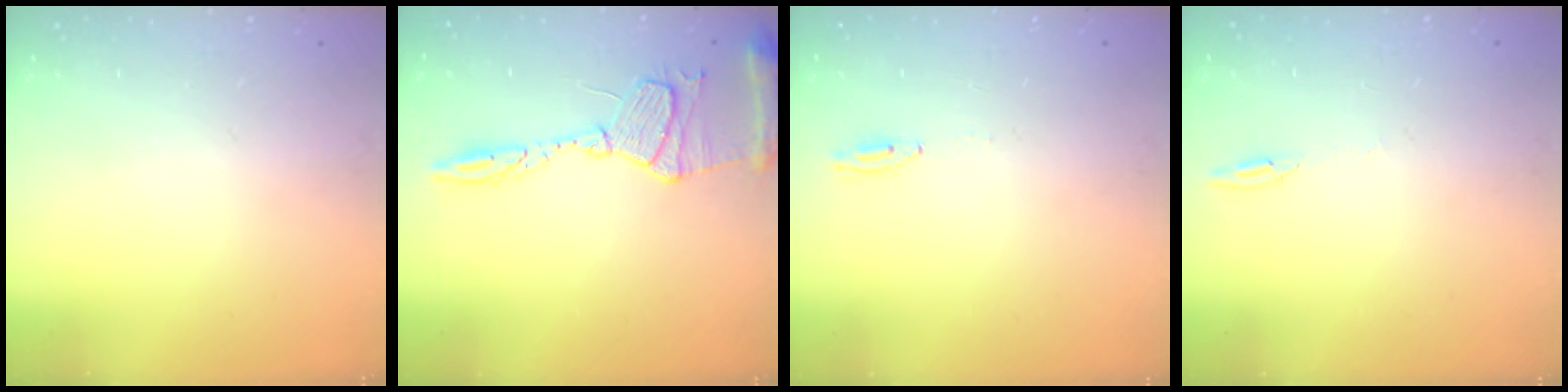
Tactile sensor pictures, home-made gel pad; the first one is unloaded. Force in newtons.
{"total": 13.4, "press": 13.4, "slide": 1.1}
{"total": 2.0, "press": 2.0, "slide": 0.2}
{"total": 3.5, "press": 3.5, "slide": 0.4}